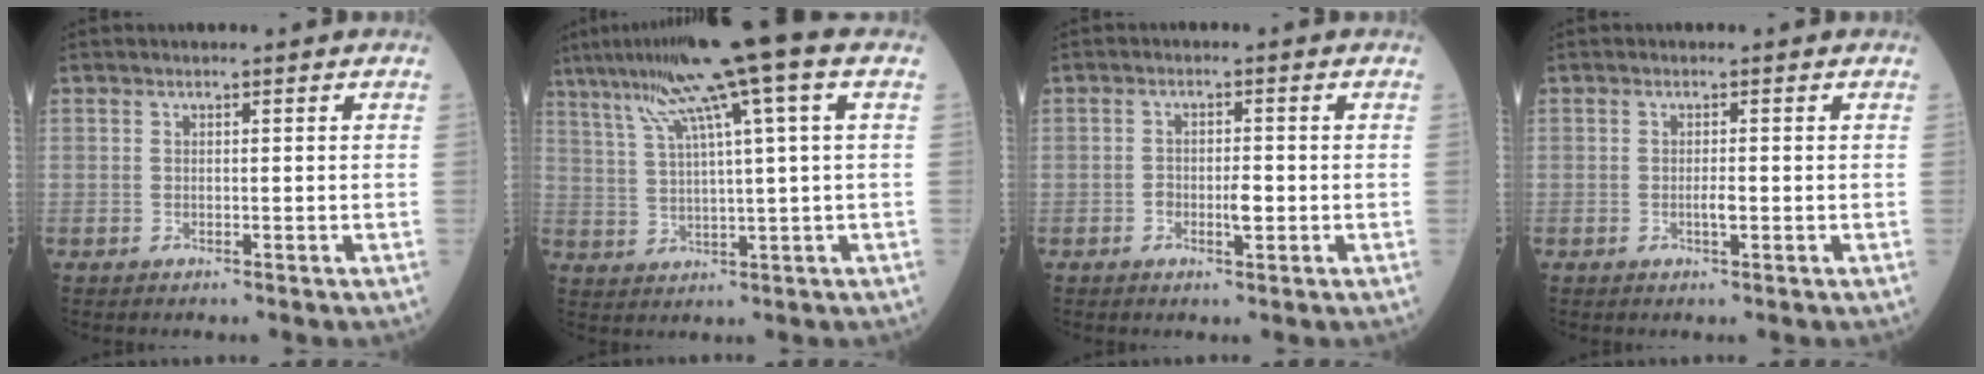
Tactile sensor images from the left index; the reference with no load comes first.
{"total": 13.4, "force": [7.4, -1.1, 11.2], "torque": [-0.188, 0.038, 0.121]}
{"total": 2.5, "force": [-0.7, 0.9, 2.2], "torque": [-0.038, 0.002, -0.009]}
{"total": 1.2, "force": [-0.2, 0.1, 1.2], "torque": [-0.024, -0.002, -0.003]}